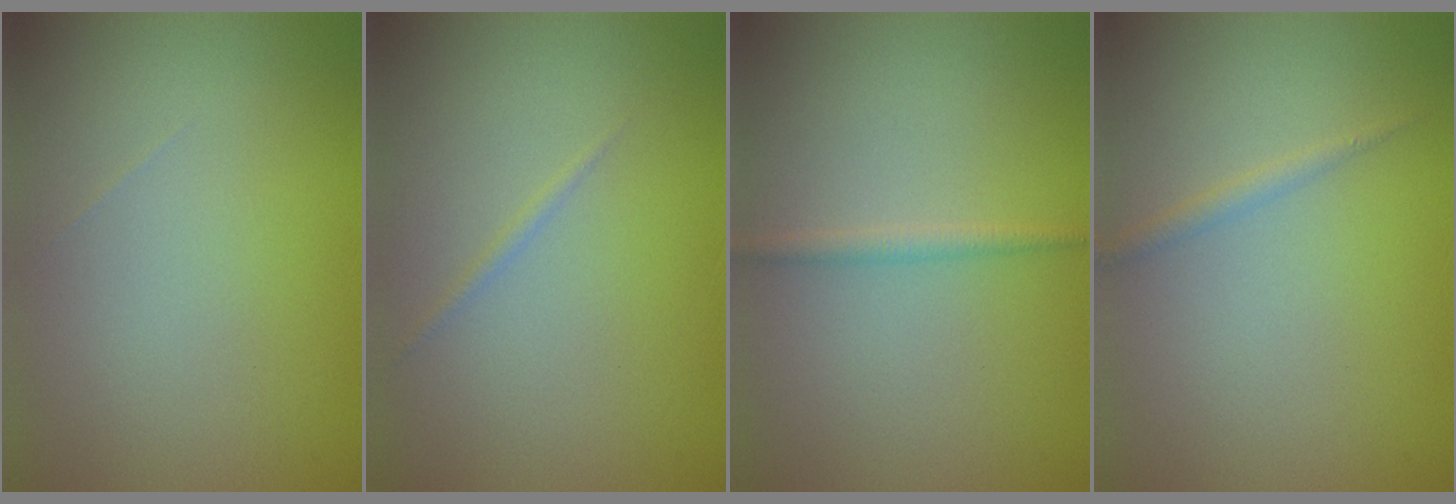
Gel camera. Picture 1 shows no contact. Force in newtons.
{"total": 0.6, "press": 0.6, "slide": 0.0}
{"total": 1.2, "press": 1.2, "slide": 0.0}
{"total": 1.0, "press": 1.0, "slide": 0.1}